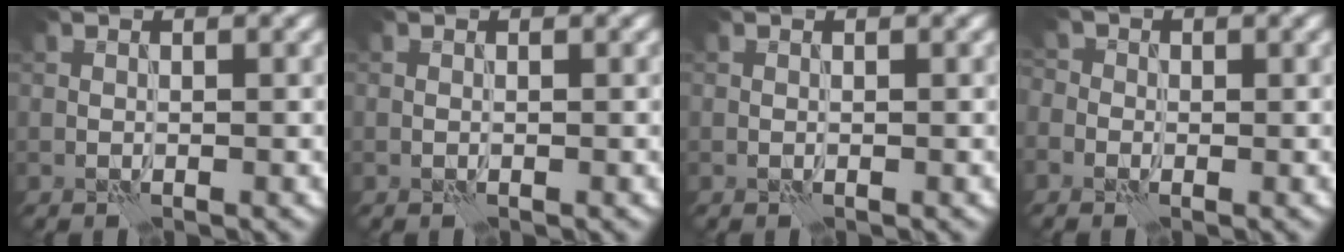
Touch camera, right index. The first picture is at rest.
{"total": 0.0}
{"total": 0.0}
{"total": 2.0, "force": [0.0, 1.8, 0.7], "torque": [-0.009, 0.009, -0.015]}